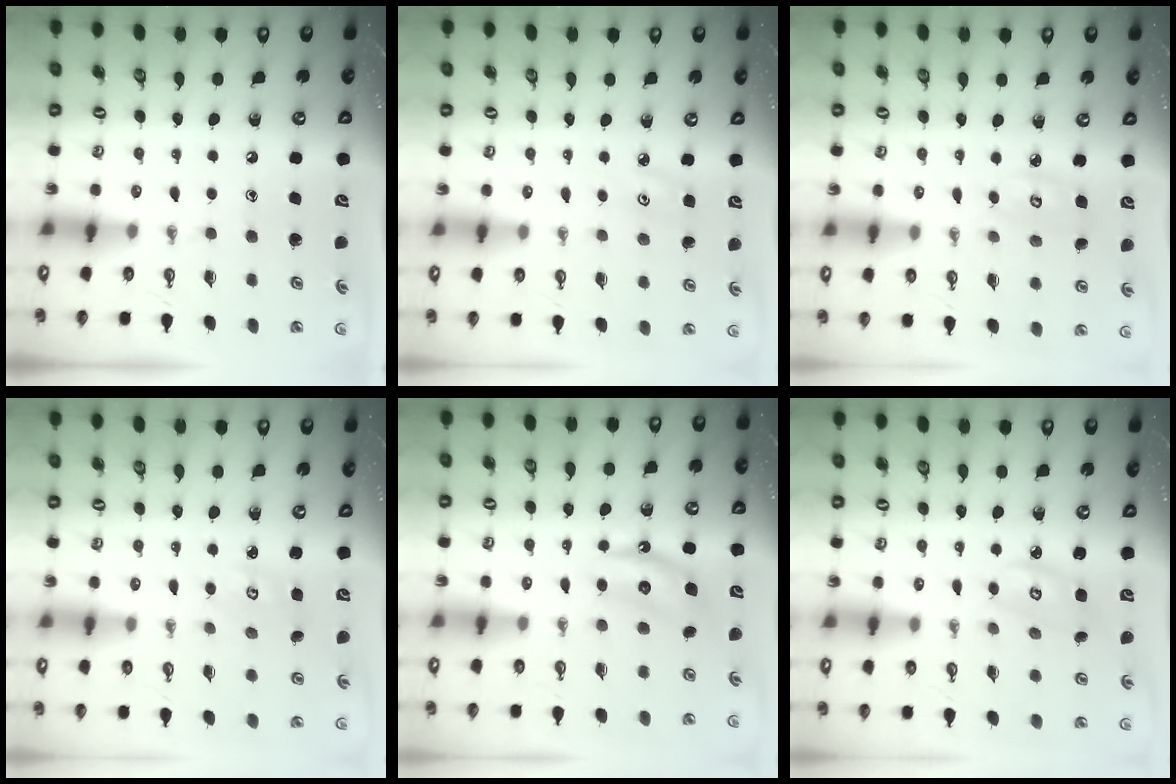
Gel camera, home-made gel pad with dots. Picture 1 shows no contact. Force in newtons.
{"total": 3.7, "press": 3.7, "slide": 0.4}
{"total": 4.4, "press": 4.4, "slide": 0.2}
{"total": 2.8, "press": 2.8, "slide": 0.3}
{"total": 5.7, "press": 5.6, "slide": 0.4}
{"total": 3.5, "press": 3.5, "slide": 0.2}